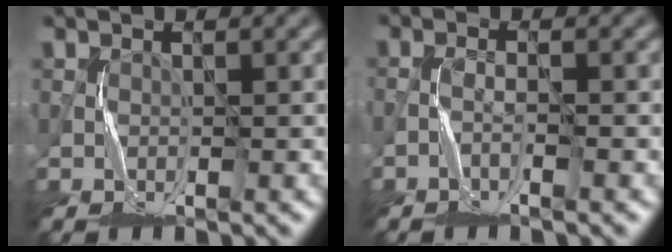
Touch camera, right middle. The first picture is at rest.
{"total": 1.4, "force": [-0.8, 0.1, 1.2], "torque": [-0.026, 0.006, -0.021]}